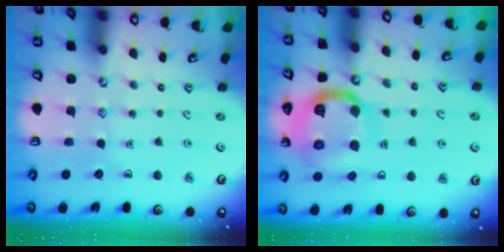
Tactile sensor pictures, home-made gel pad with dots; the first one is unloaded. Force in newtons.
{"total": 17.4, "press": 17.3, "slide": 1.7}